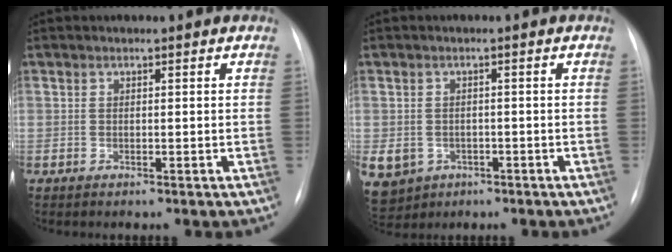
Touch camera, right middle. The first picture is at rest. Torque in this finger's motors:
{"motor_torque": [0.96, -0.66, 0.52, 0.14]}